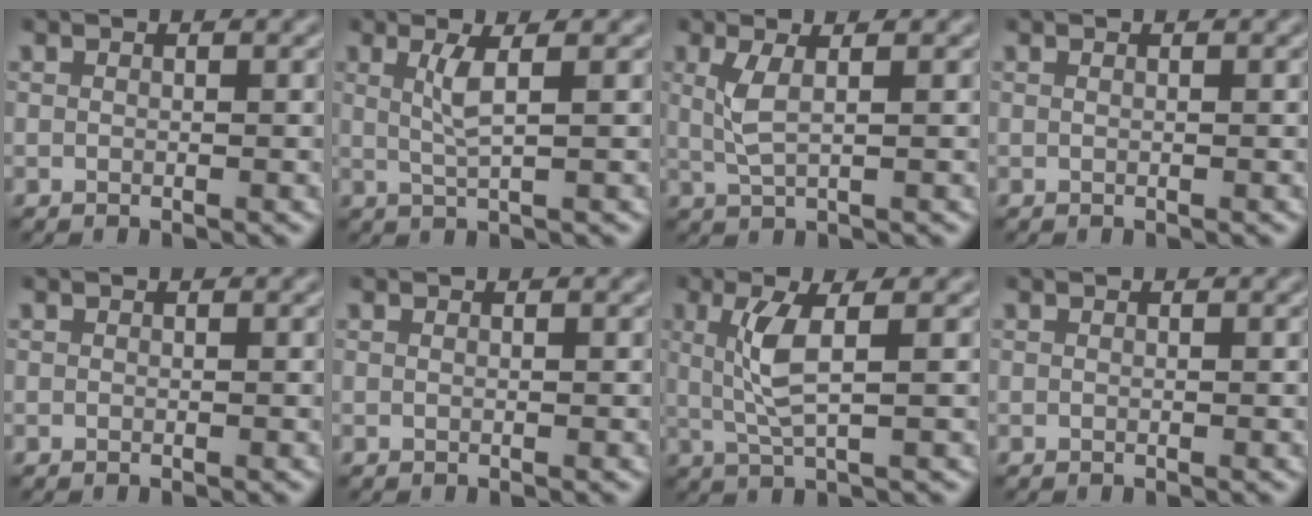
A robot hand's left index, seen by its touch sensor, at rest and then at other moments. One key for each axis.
{"total": 2.1, "fx": 0.1, "fy": 0.3, "fz": 2.1, "tx": -0.039, "ty": -0.001, "tz": 0.011}
{"total": 2.1, "fx": 0.0, "fy": 0.4, "fz": 2.1, "tx": -0.045, "ty": 0.002, "tz": 0.010}
{"total": 0.0}
{"total": 0.0}
{"total": 0.0}
{"total": 3.6, "fx": 0.1, "fy": 0.6, "fz": 3.5, "tx": -0.076, "ty": 0.002, "tz": 0.014}
{"total": 0.0}